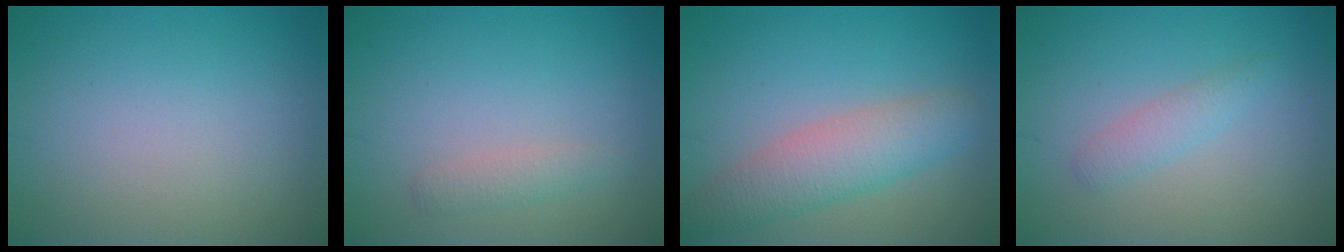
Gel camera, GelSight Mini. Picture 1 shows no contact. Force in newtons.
{"total": 1.3, "press": 1.3, "slide": 0.0}
{"total": 4.7, "press": 4.6, "slide": 0.3}
{"total": 1.7, "press": 1.7, "slide": 0.0}